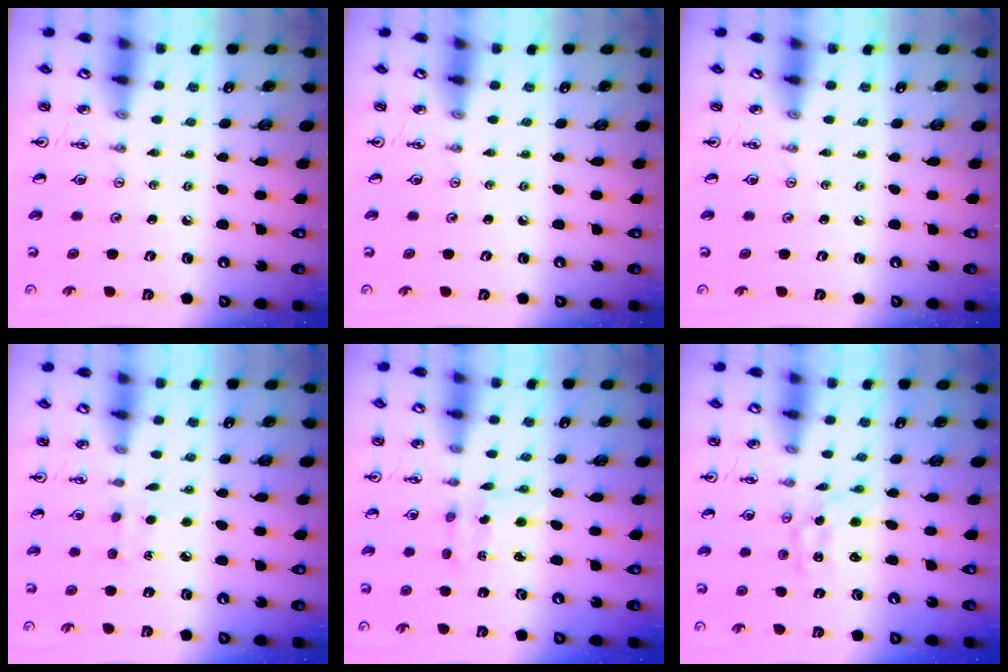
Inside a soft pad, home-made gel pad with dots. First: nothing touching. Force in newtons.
{"total": 0.0}
{"total": 0.0}
{"total": 4.5, "press": 4.4, "slide": 0.5}
{"total": 2.2, "press": 2.1, "slide": 0.7}
{"total": 1.4, "press": 1.4, "slide": 0.1}